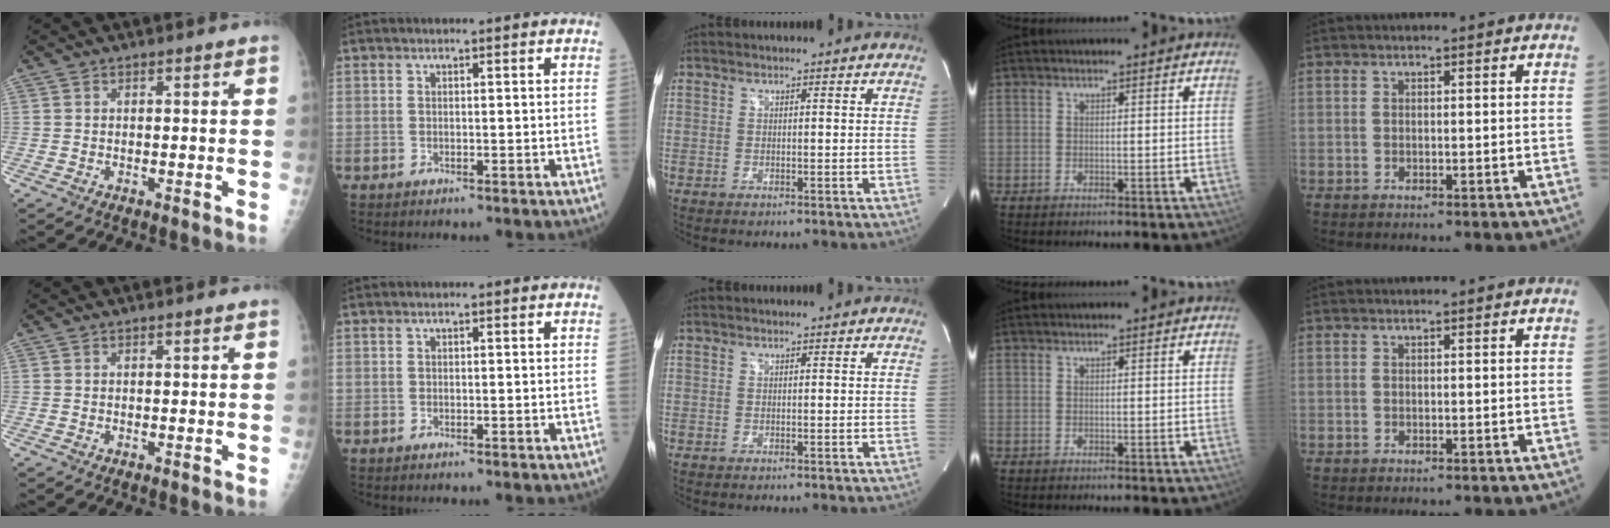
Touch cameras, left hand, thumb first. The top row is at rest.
{}